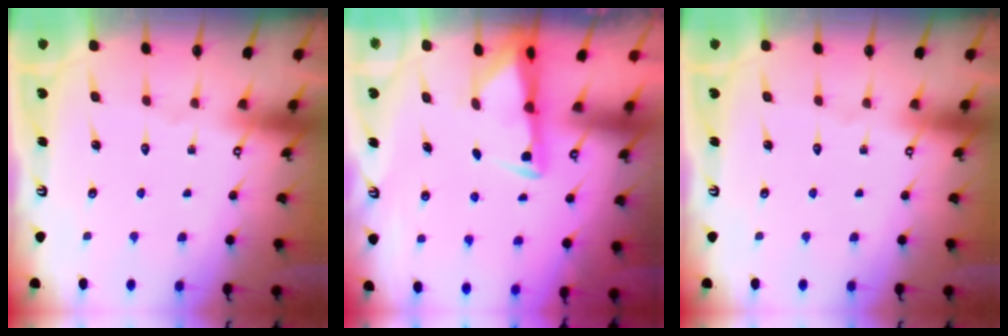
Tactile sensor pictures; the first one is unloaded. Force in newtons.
{"total": 3.0, "press": 2.9, "slide": 0.5}
{"total": 0.0}